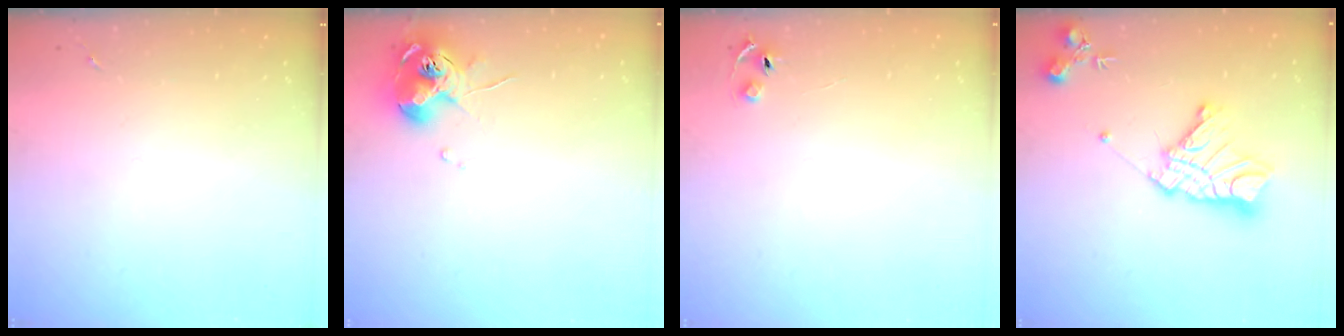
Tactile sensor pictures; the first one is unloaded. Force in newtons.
{"total": 10.4, "press": 10.3, "slide": 1.0}
{"total": 4.0, "press": 3.9, "slide": 0.4}
{"total": 18.2, "press": 18.1, "slide": 1.5}